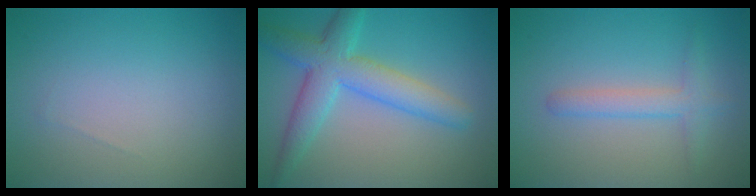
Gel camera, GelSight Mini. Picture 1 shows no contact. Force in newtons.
{"total": 5.8, "press": 5.8, "slide": 0.2}
{"total": 2.3, "press": 2.3, "slide": 0.2}